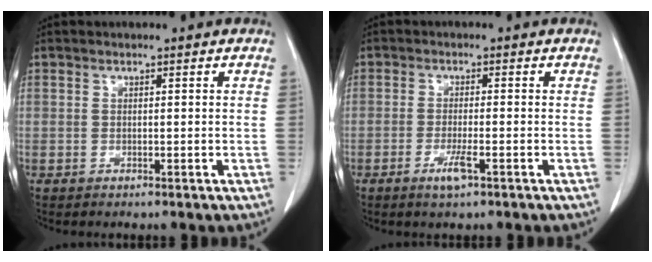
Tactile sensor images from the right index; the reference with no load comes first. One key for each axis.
{"total": 3.3, "fx": -1.7, "fy": 0.3, "fz": 2.8, "tx": -0.056, "ty": -0.005, "tz": -0.031}